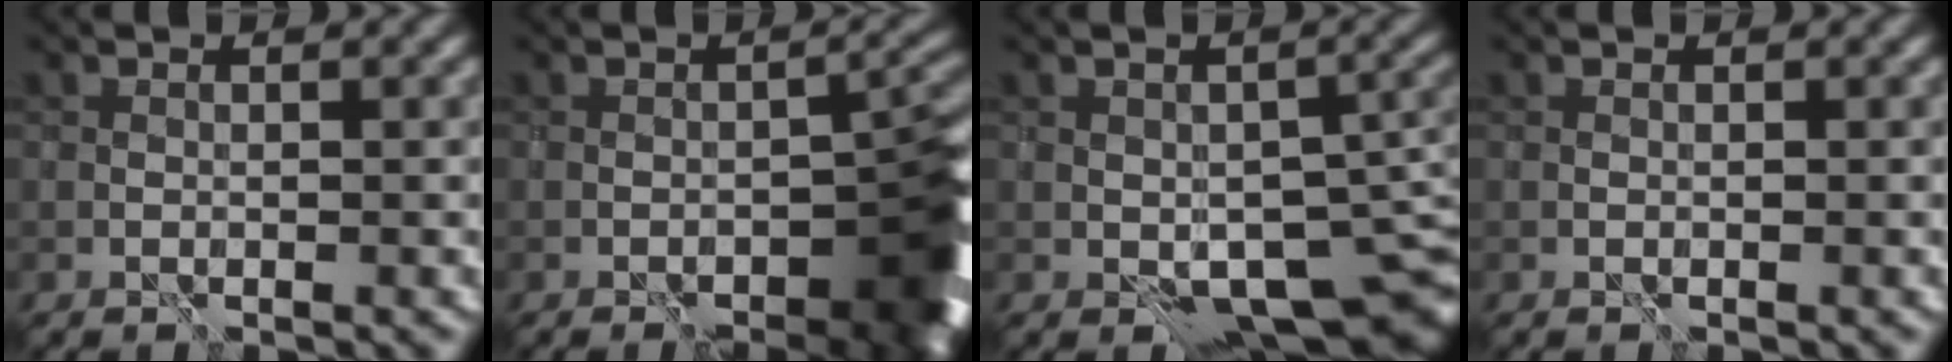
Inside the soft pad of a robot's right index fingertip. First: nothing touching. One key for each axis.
{"total": 8.6, "fx": -4.7, "fy": 3.8, "fz": 6.1, "tx": -0.059, "ty": -0.001, "tz": -0.059}
{"total": 8.8, "fx": -4.0, "fy": 4.7, "fz": 6.3, "tx": -0.074, "ty": -0.020, "tz": -0.049}
{"total": 0.0}